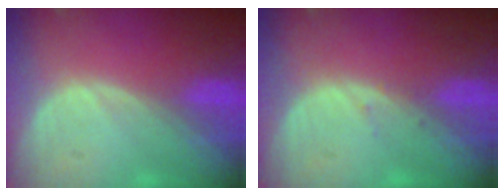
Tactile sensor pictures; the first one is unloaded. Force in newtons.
{"total": 0.7, "press": 0.4, "slide": 0.5}